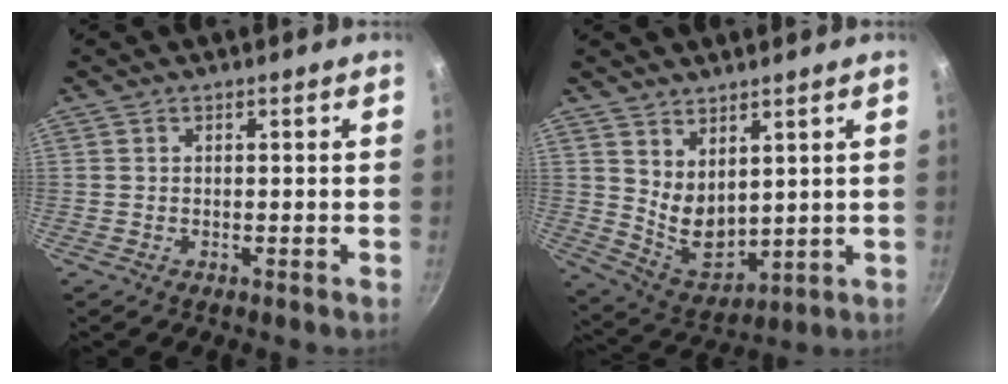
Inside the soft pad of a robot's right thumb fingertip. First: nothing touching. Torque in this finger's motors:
{"motor_torque": [-0.48, 0.69, 0.00, 0.15, 0.06]}